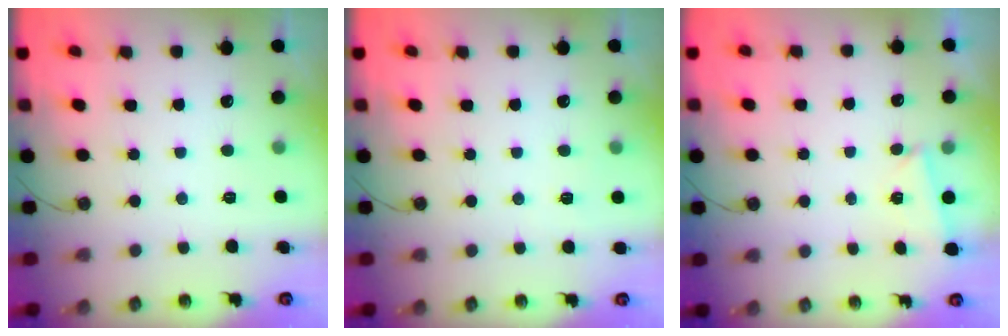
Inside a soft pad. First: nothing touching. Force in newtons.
{"total": 2.1, "press": 2.1, "slide": 0.4}
{"total": 2.0, "press": 1.9, "slide": 0.7}